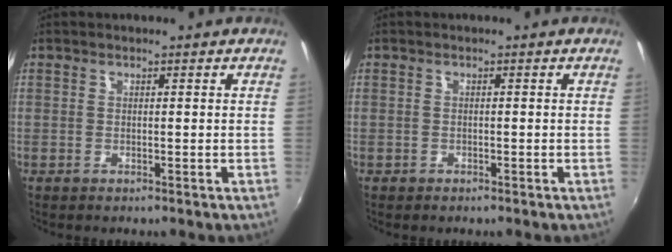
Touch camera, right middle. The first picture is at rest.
{"total": 0.9, "force": [-0.7, 0.6, 0.2], "torque": [-0.009, -0.003, -0.012]}